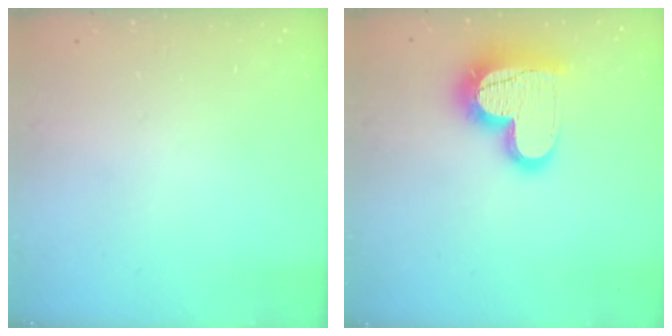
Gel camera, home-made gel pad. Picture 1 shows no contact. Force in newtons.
{"total": 18.1, "press": 18.1, "slide": 1.4}